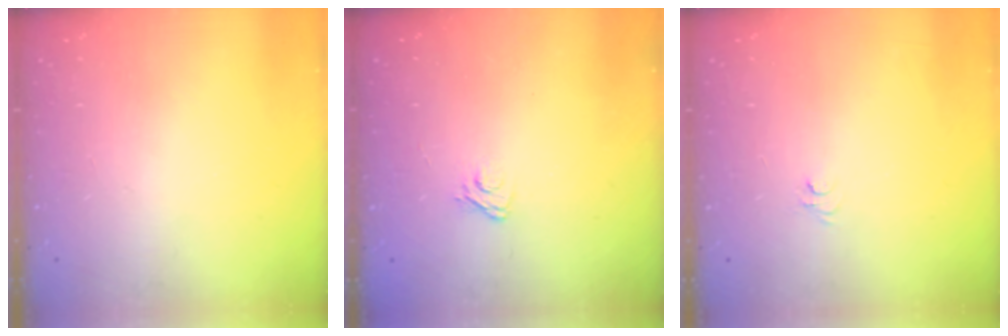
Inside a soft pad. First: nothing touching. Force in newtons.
{"total": 2.9, "press": 2.6, "slide": 1.2}
{"total": 4.0, "press": 4.0, "slide": 0.4}